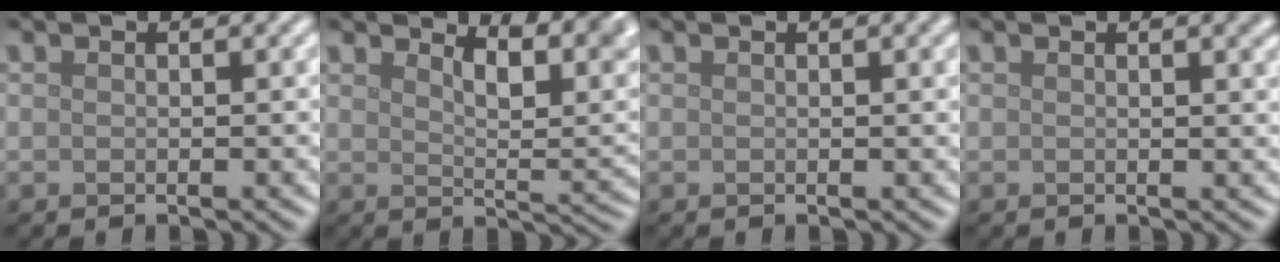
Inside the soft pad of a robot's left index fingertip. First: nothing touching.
{"total": 6.0, "force": [3.7, 2.1, 4.2], "torque": [-0.054, 0.000, 0.053]}
{"total": 2.0, "force": [0.6, 0.6, 1.8], "torque": [-0.017, 0.007, 0.006]}
{"total": 2.4, "force": [1.0, 0.8, 2.0], "torque": [-0.011, 0.007, 0.010]}